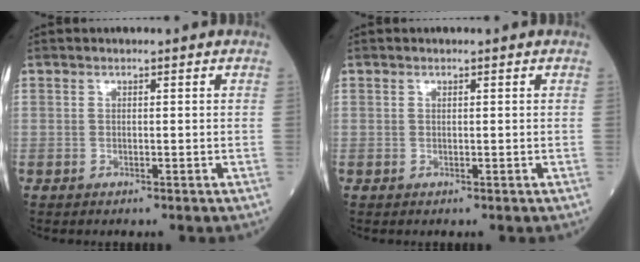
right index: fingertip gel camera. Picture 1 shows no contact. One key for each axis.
{"total": 0.0}